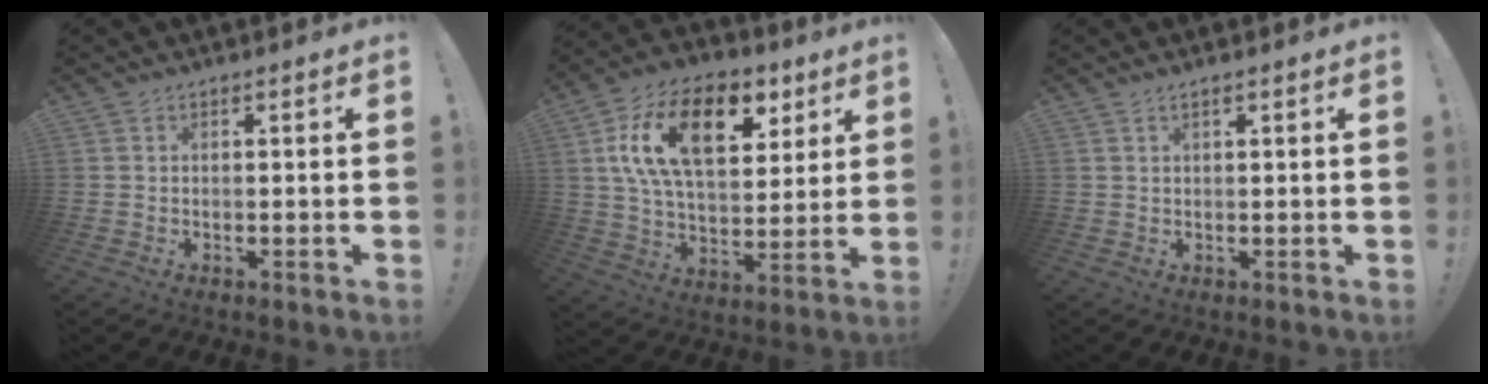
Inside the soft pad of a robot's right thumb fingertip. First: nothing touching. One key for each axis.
{"total": 21.2, "fx": 8.4, "fy": 12.4, "fz": 15.0, "tx": -0.248, "ty": -0.026, "tz": 0.144}
{"total": 1.4, "fx": 0.8, "fy": 0.1, "fz": 1.1, "tx": -0.031, "ty": 0.005, "tz": 0.015}